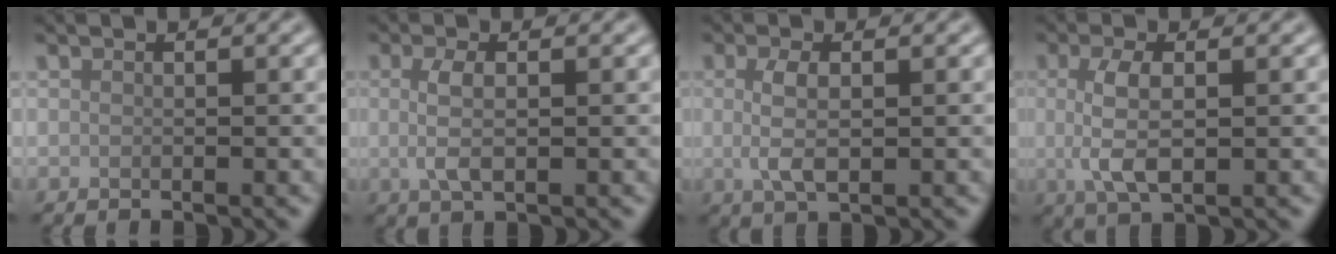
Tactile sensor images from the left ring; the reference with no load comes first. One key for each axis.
{"total": 2.7, "fx": 0.2, "fy": 1.0, "fz": 2.5, "tx": -0.055, "ty": -0.001, "tz": 0.001}
{"total": 2.9, "fx": 0.2, "fy": 1.1, "fz": 2.7, "tx": -0.061, "ty": -0.002, "tz": 0.002}
{"total": 4.0, "fx": 0.2, "fy": 1.5, "fz": 3.7, "tx": -0.081, "ty": -0.001, "tz": 0.003}